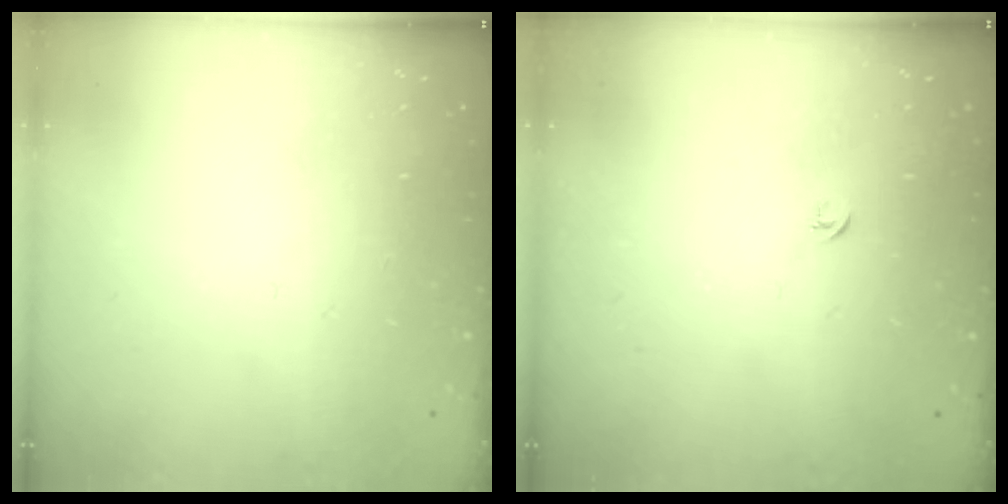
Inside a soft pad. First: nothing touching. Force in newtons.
{"total": 2.7, "press": 2.6, "slide": 0.6}